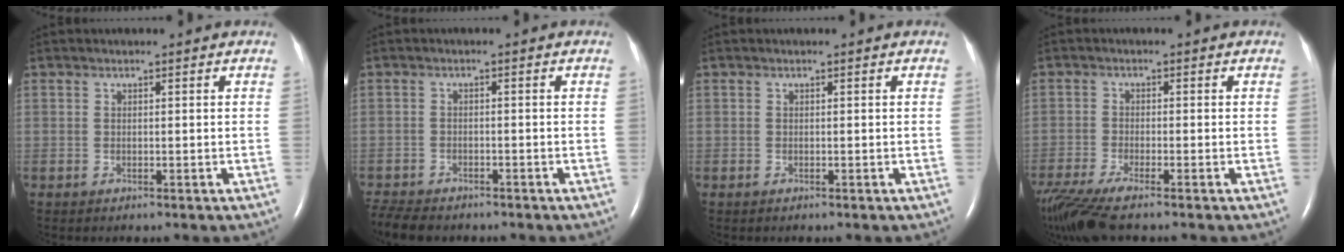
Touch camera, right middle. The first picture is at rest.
{"total": 6.5, "force": [-5.6, 2.1, 2.4], "torque": [-0.044, -0.013, -0.090]}
{"total": 0.0}
{"total": 9.6, "force": [-7.9, 0.1, 5.4], "torque": [-0.109, -0.024, -0.144]}